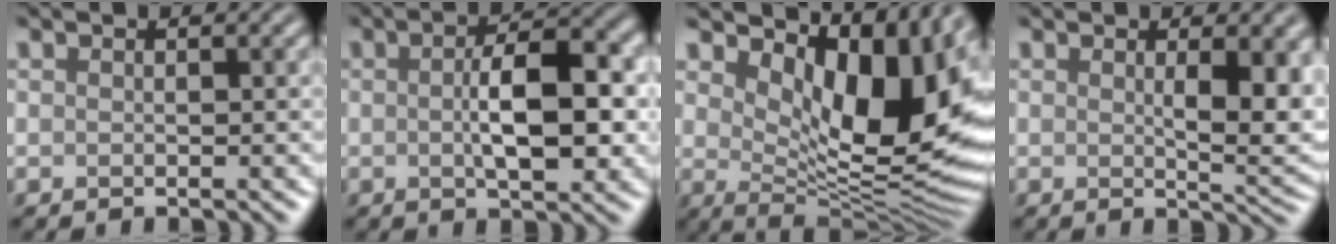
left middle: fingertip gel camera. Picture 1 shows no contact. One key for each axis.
{"total": 6.7, "fx": -0.1, "fy": 2.7, "fz": 6.1, "tx": -0.101, "ty": 0.000, "tz": -0.003}
{"total": 11.9, "fx": 4.2, "fy": 5.2, "fz": 9.9, "tx": -0.144, "ty": -0.009, "tz": 0.076}
{"total": 5.2, "fx": 0.9, "fy": 1.4, "fz": 4.9, "tx": -0.064, "ty": -0.007, "tz": 0.020}